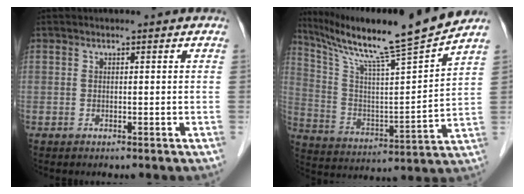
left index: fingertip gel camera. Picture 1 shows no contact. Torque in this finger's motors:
{"motor_torque": [-0.07, -0.12, 0.15, 0.09]}